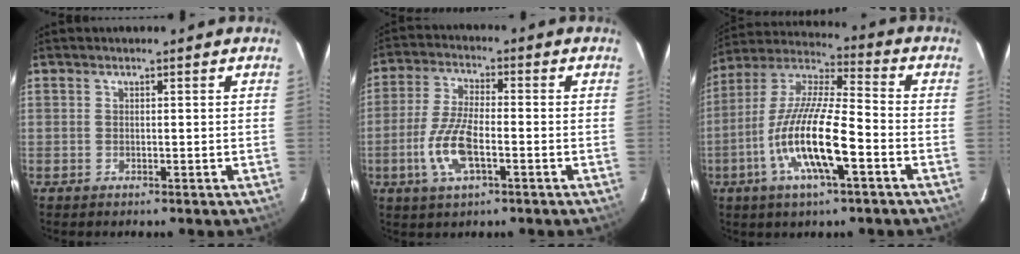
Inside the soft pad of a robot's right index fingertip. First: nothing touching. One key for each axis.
{"total": 9.7, "fx": -3.2, "fy": 3.4, "fz": 8.5, "tx": -0.183, "ty": -0.001, "tz": -0.065}
{"total": 16.2, "fx": -6.0, "fy": 3.5, "fz": 14.7, "tx": -0.293, "ty": -0.012, "tz": -0.121}